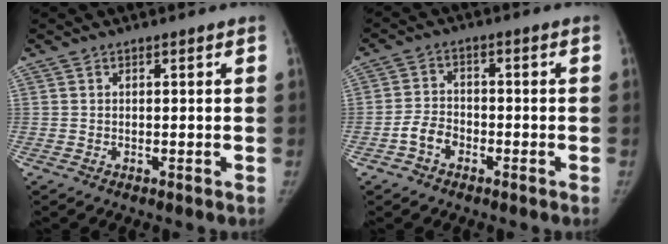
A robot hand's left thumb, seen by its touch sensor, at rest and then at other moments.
{"total": 4.6, "force": [-2.3, 3.3, 2.3], "torque": [-0.034, 0.021, -0.046]}